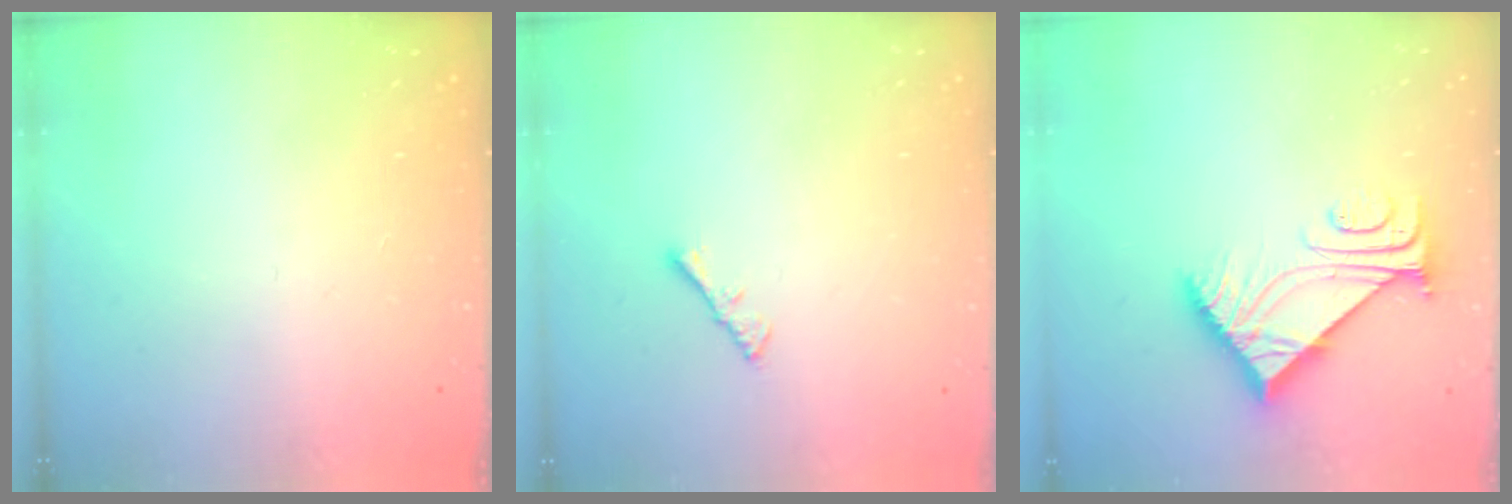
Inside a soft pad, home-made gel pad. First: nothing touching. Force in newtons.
{"total": 1.3, "press": 1.2, "slide": 0.4}
{"total": 7.5, "press": 7.4, "slide": 0.8}